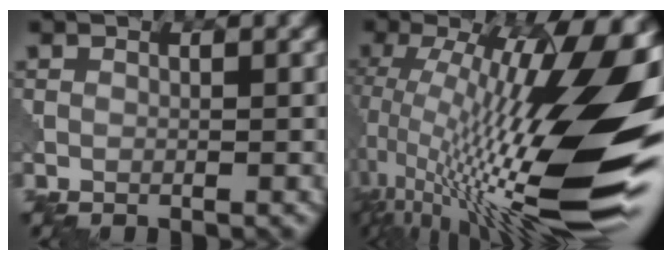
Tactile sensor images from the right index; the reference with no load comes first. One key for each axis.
{"total": 19.9, "fx": -0.8, "fy": 5.2, "fz": 19.2, "tx": -0.298, "ty": 0.000, "tz": -0.010}